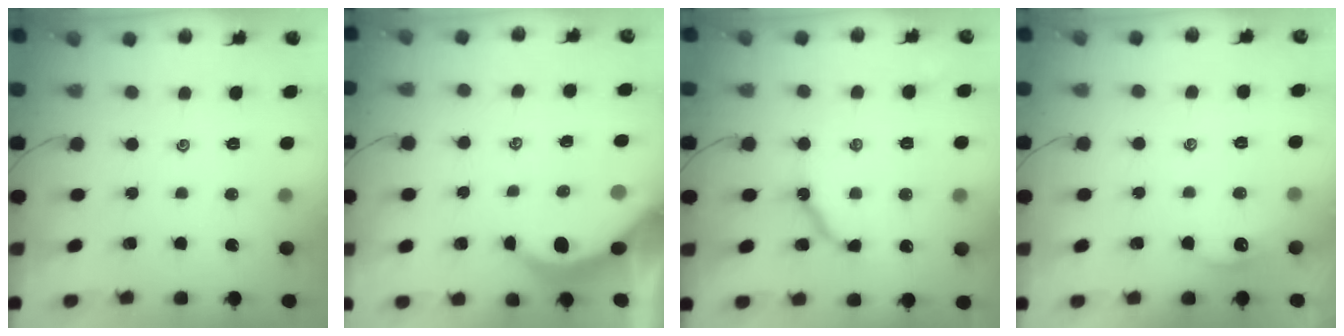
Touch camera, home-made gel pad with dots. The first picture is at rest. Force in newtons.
{"total": 3.6, "press": 3.6, "slide": 0.4}
{"total": 9.6, "press": 9.6, "slide": 0.8}
{"total": 2.1, "press": 2.0, "slide": 0.3}